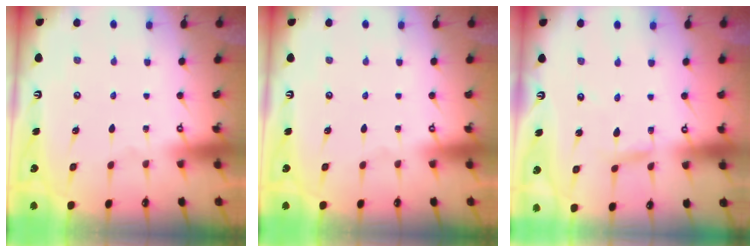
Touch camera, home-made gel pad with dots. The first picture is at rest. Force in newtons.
{"total": 0.0}
{"total": 2.1, "press": 2.1, "slide": 0.1}